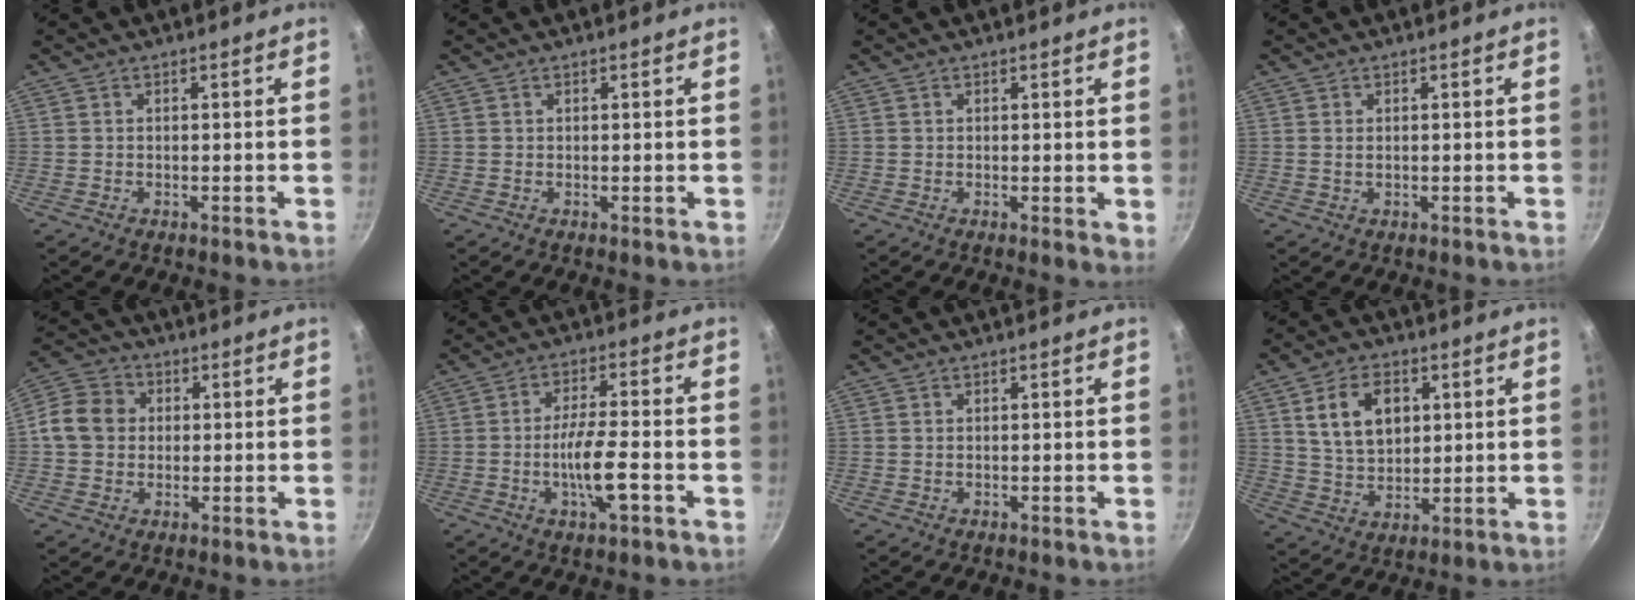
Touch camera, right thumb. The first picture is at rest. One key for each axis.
{"total": 0.0}
{"total": 1.4, "fx": 0.5, "fy": 0.6, "fz": 1.2, "tx": -0.014, "ty": -0.005, "tz": 0.005}
{"total": 1.1, "fx": 0.2, "fy": 0.7, "fz": 0.9, "tx": -0.017, "ty": 0.001, "tz": 0.002}
{"total": 8.8, "fx": 0.6, "fy": 7.6, "fz": 4.4, "tx": -0.057, "ty": 0.016, "tz": -0.009}
{"total": 8.3, "fx": -2.7, "fy": 1.8, "fz": 7.7, "tx": -0.137, "ty": 0.015, "tz": -0.052}
{"total": 0.0}
{"total": 11.2, "fx": 3.4, "fy": 7.5, "fz": 7.6, "tx": -0.112, "ty": -0.011, "tz": 0.066}